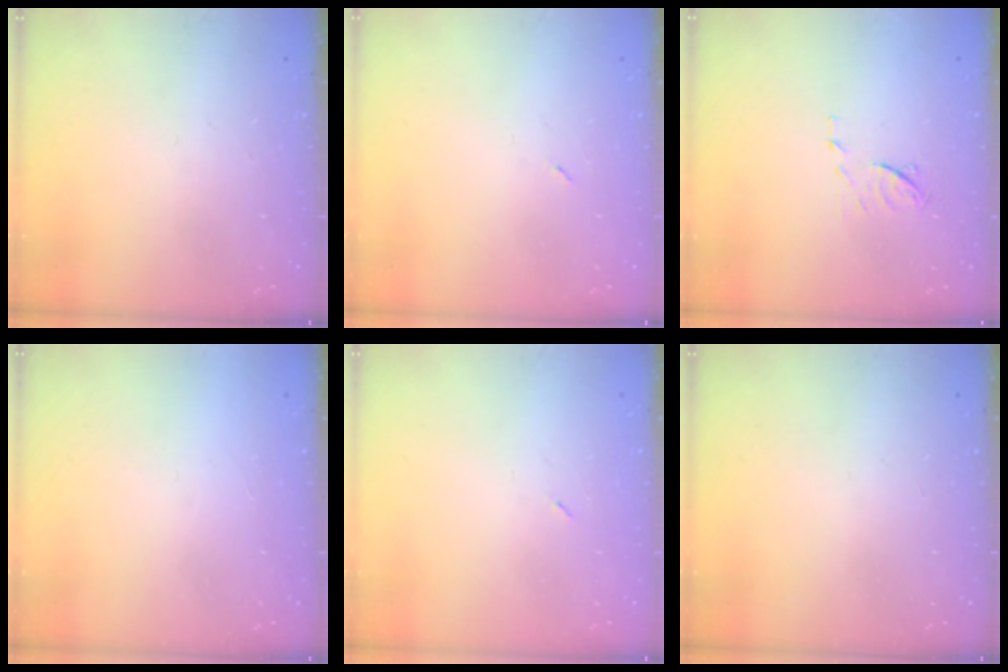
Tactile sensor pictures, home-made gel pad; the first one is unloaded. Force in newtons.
{"total": 2.2, "press": 2.1, "slide": 0.9}
{"total": 6.9, "press": 6.9, "slide": 0.7}
{"total": 1.5, "press": 1.5, "slide": 0.1}
{"total": 2.2, "press": 2.1, "slide": 0.9}
{"total": 0.0}